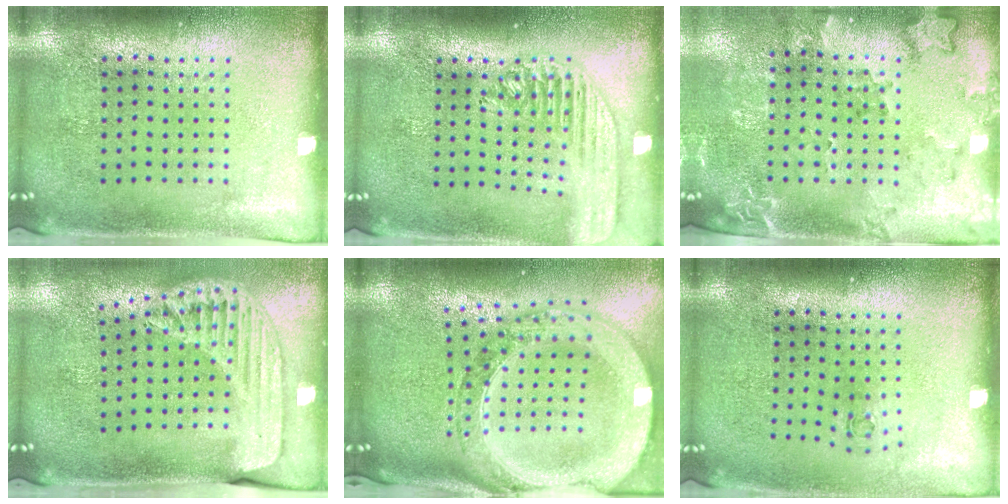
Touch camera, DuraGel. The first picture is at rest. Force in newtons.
{"total": 1.9, "press": 1.7, "slide": 0.9}
{"total": 1.8, "press": 1.5, "slide": 0.9}
{"total": 1.6, "press": 1.5, "slide": 0.4}
{"total": 3.9, "press": 3.0, "slide": 2.5}
{"total": 0.7, "press": 0.3, "slide": 0.6}